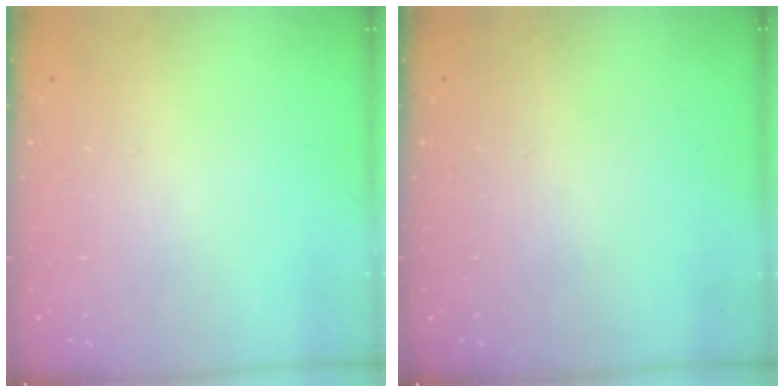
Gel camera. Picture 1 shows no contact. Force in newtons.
{"total": 0.0}